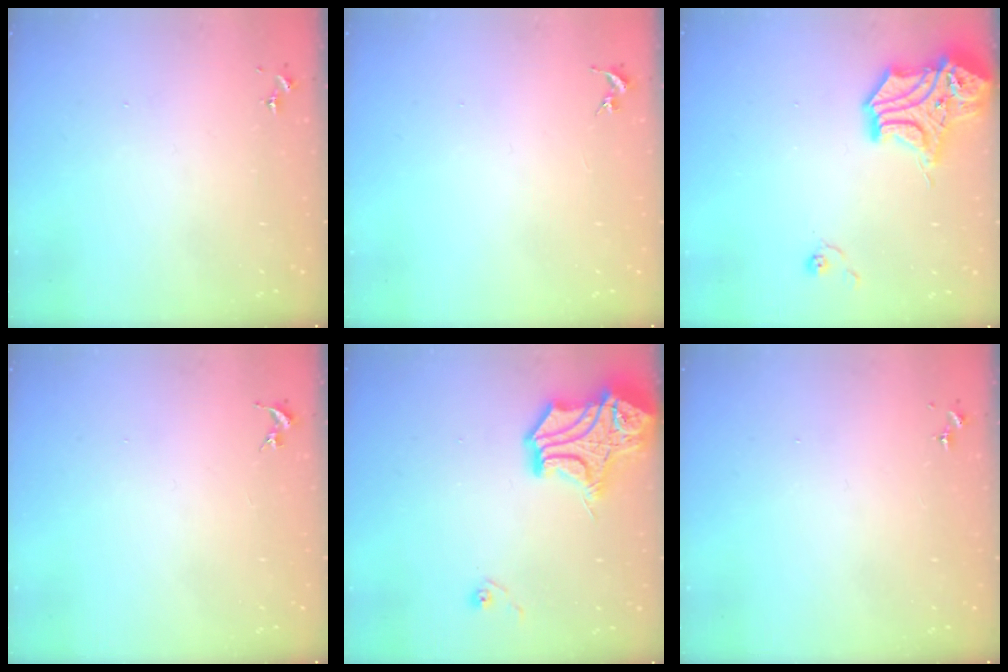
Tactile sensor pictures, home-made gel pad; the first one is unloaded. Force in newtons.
{"total": 0.0}
{"total": 15.8, "press": 15.6, "slide": 2.4}
{"total": 0.0}
{"total": 21.1, "press": 21.0, "slide": 2.6}
{"total": 0.0}